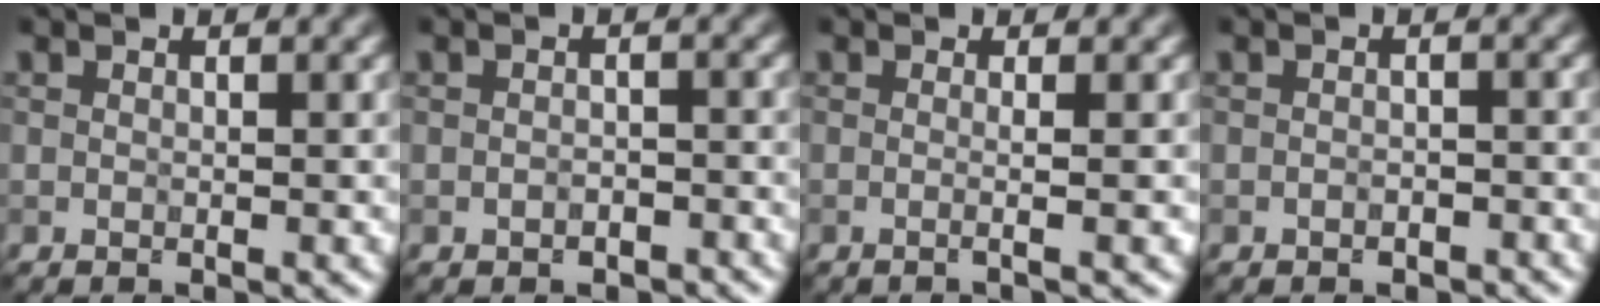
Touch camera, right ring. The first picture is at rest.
{"total": 1.4, "force": [-0.9, 0.9, 0.6], "torque": [-0.010, 0.003, -0.016]}
{"total": 3.1, "force": [0.5, 1.6, 2.6], "torque": [-0.008, 0.002, -0.029]}
{"total": 1.0, "force": [-0.7, 0.6, 0.4], "torque": [-0.008, 0.003, -0.013]}